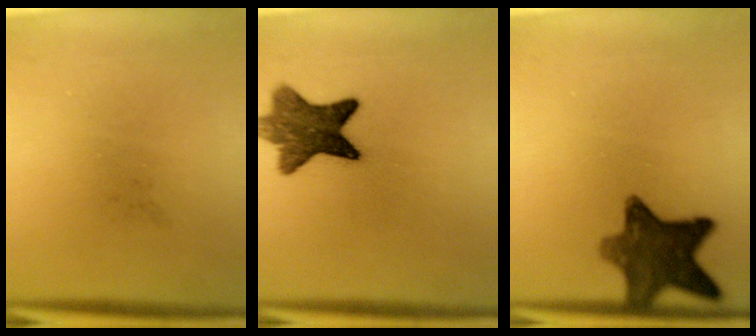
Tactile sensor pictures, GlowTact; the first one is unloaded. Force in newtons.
{"total": 9.5}
{"total": 10.1}